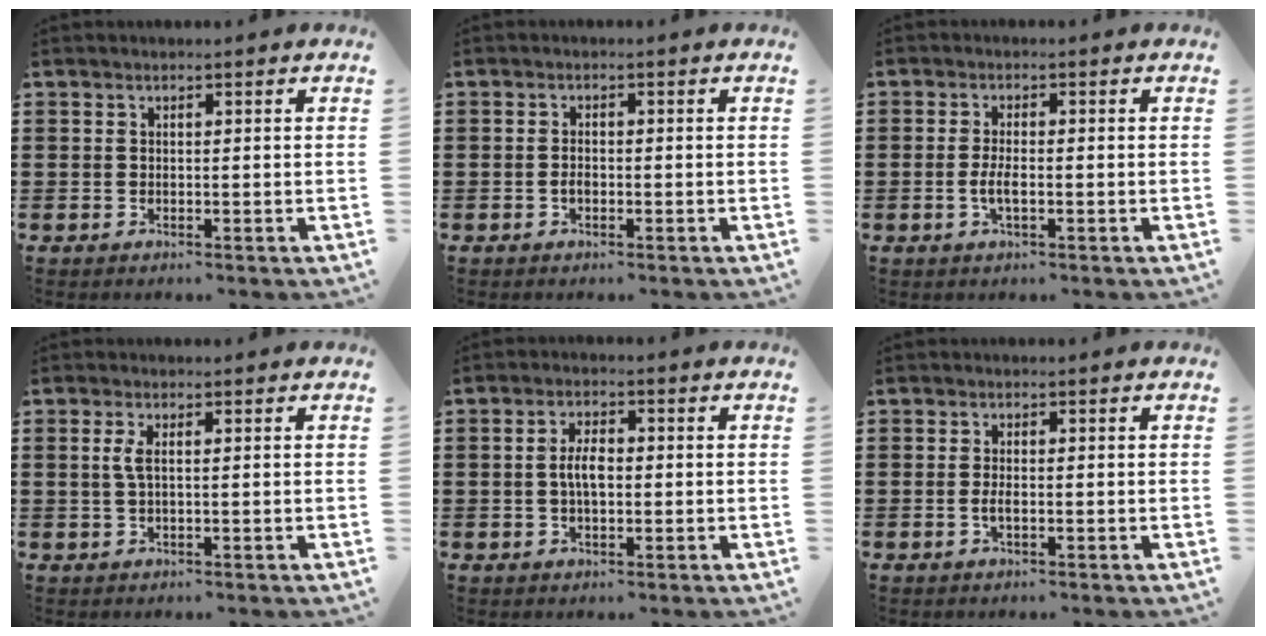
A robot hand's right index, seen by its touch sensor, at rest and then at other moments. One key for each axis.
{"total": 1.4, "fx": -0.6, "fy": 0.6, "fz": 1.1, "tx": -0.023, "ty": -0.001, "tz": -0.010}
{"total": 2.9, "fx": -0.8, "fy": 0.7, "fz": 2.7, "tx": -0.062, "ty": -0.005, "tz": -0.019}
{"total": 2.1, "fx": 0.2, "fy": 0.5, "fz": 2.0, "tx": -0.041, "ty": 0.001, "tz": 0.003}
{"total": 4.0, "fx": -0.3, "fy": 1.6, "fz": 3.6, "tx": -0.076, "ty": -0.001, "tz": -0.009}
{"total": 1.6, "fx": -0.5, "fy": 0.3, "fz": 1.4, "tx": -0.027, "ty": -0.001, "tz": -0.008}